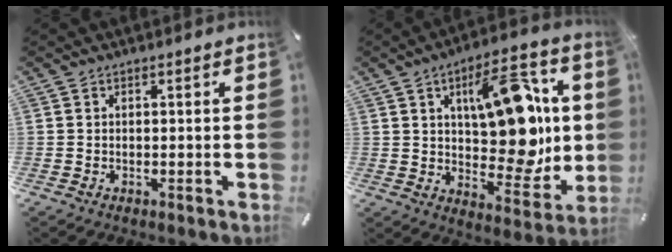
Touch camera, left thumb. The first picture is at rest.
{"total": 19.8, "force": [5.1, 10.5, 16.0], "torque": [-0.204, -0.022, 0.081]}